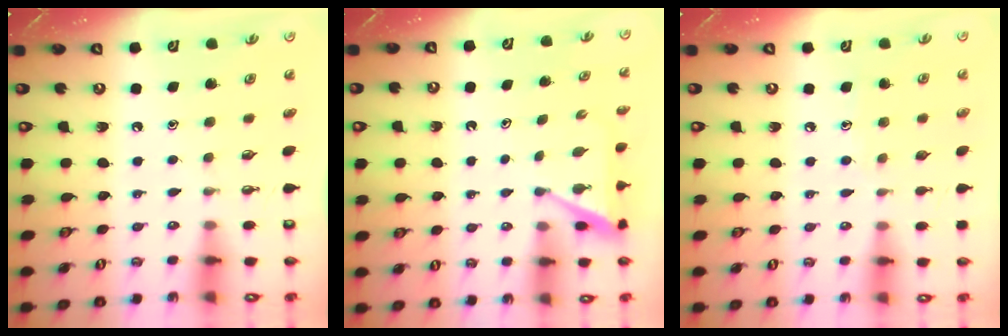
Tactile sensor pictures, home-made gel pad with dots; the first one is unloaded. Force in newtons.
{"total": 4.7, "press": 4.7, "slide": 0.5}
{"total": 4.5, "press": 4.5, "slide": 0.5}